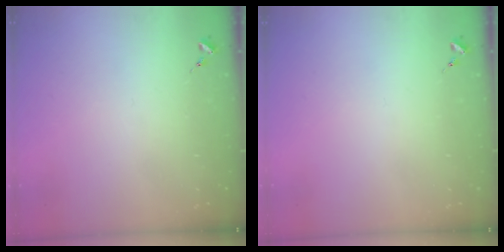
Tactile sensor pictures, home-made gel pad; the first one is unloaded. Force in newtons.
{"total": 0.0}